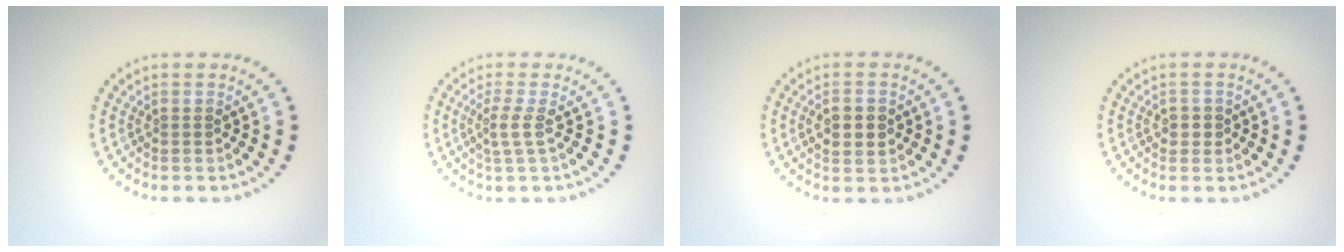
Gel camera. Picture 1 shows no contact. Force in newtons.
{"total": 1.7, "press": 1.1, "slide": 1.3}
{"total": 3.2, "press": 3.2, "slide": 0.1}
{"total": 1.4, "press": 1.2, "slide": 0.6}